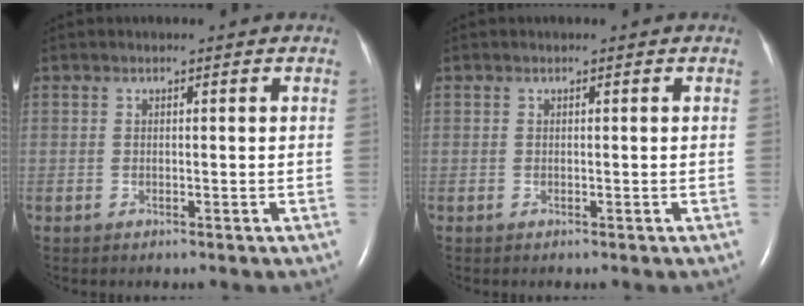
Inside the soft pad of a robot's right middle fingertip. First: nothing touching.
{"total": 0.0}